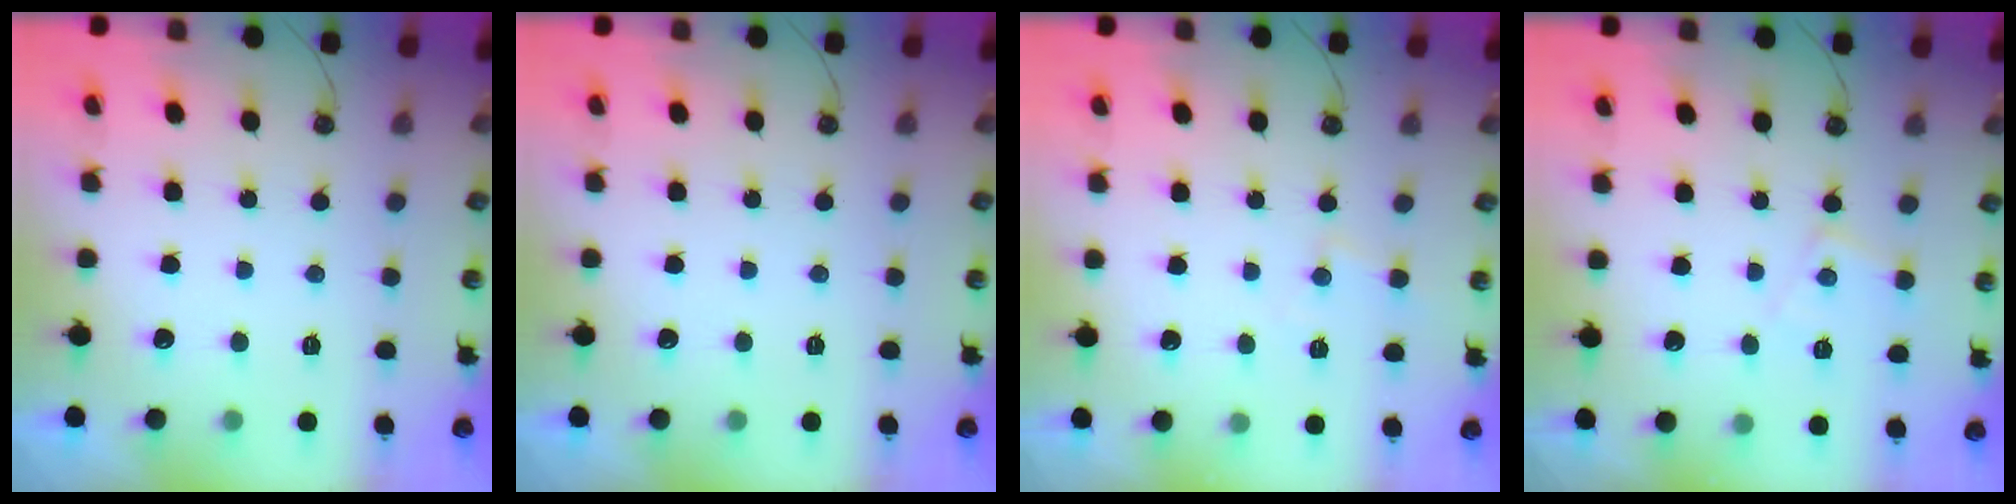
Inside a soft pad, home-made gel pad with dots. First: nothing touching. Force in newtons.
{"total": 0.0}
{"total": 4.9, "press": 4.8, "slide": 0.6}
{"total": 7.3, "press": 7.3, "slide": 0.5}